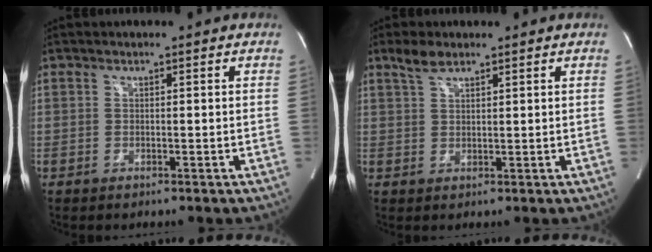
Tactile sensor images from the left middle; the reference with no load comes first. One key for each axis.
{"total": 2.9, "fx": 2.3, "fy": 0.8, "fz": 1.6, "tx": -0.043, "ty": 0.009, "tz": 0.049}